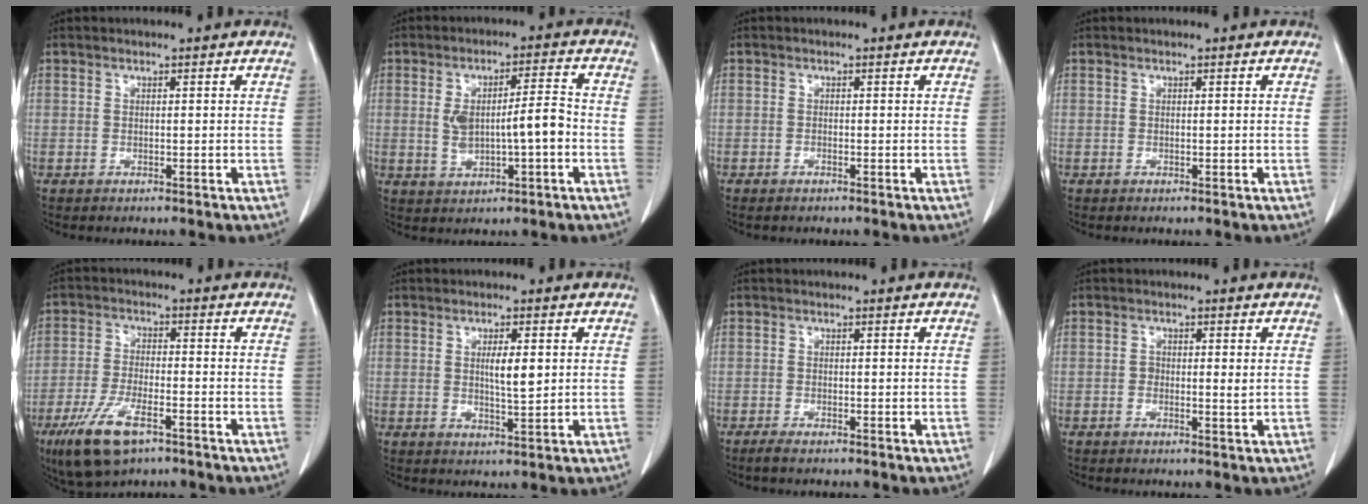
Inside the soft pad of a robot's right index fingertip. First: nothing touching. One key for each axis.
{"total": 7.7, "fx": -0.5, "fy": 1.9, "fz": 7.4, "tx": -0.136, "ty": 0.017, "tz": 0.001}
{"total": 0.6, "fx": -0.5, "fy": 0.1, "fz": 0.4, "tx": -0.015, "ty": -0.004, "tz": -0.006}
{"total": 0.0}
{"total": 9.5, "fx": -5.5, "fy": 2.9, "fz": 7.1, "tx": -0.154, "ty": -0.020, "tz": -0.095}
{"total": 4.1, "fx": 0.7, "fy": 0.7, "fz": 3.9, "tx": -0.070, "ty": -0.003, "tz": 0.011}
{"total": 1.5, "fx": -1.2, "fy": 0.1, "fz": 0.9, "tx": -0.026, "ty": -0.005, "tz": -0.023}
{"total": 1.7, "fx": 0.2, "fy": 0.8, "fz": 1.5, "tx": -0.021, "ty": 0.002, "tz": 0.005}